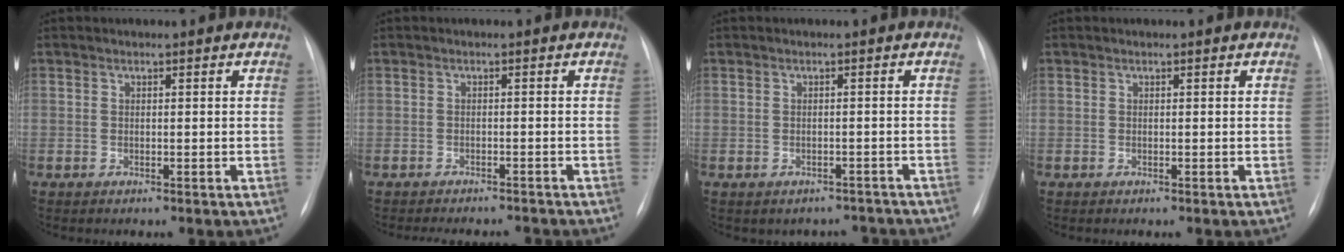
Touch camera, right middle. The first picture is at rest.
{"total": 7.0, "force": [-6.6, 1.4, 1.7], "torque": [-0.015, 0.002, -0.082]}
{"total": 4.7, "force": [-4.1, 2.3, 0.0], "torque": [0.008, 0.023, -0.042]}
{"total": 0.0}